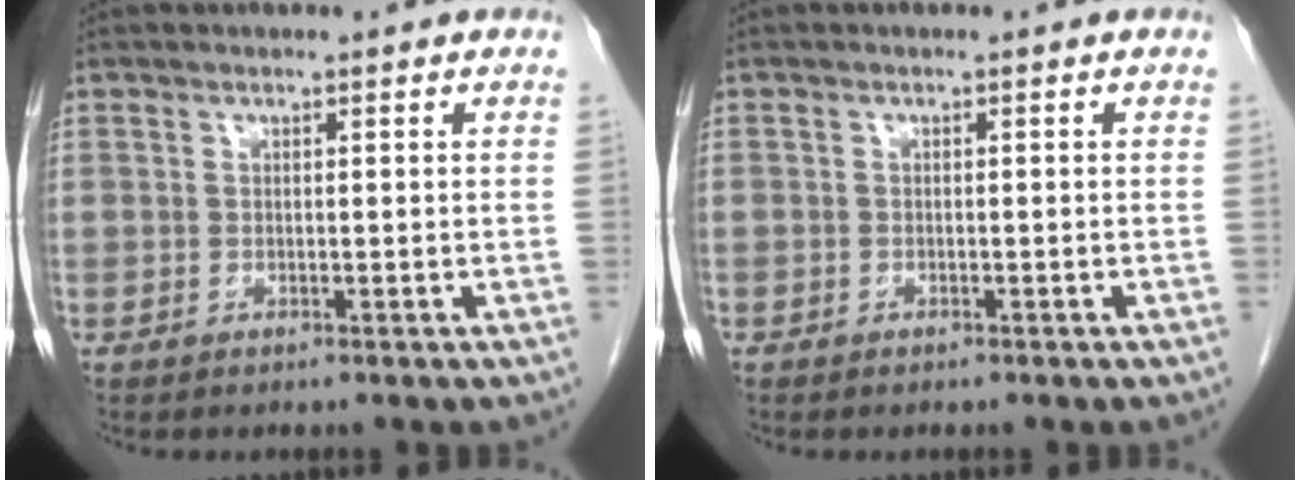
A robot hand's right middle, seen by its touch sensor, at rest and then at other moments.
{"total": 0.5, "force": [-0.4, 0.3, 0.1], "torque": [-0.003, 0.002, -0.007]}